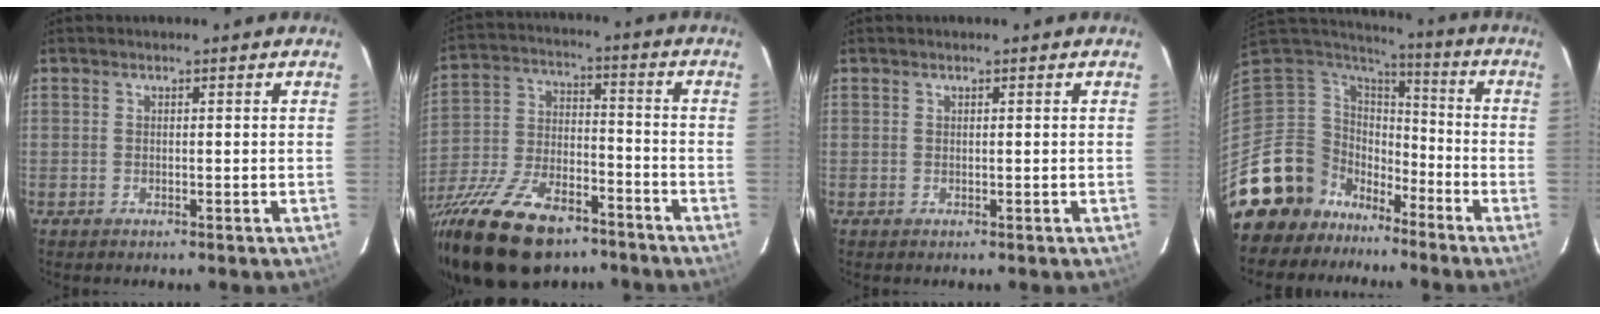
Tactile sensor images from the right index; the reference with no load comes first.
{"total": 24.2, "force": [-16.6, 10.9, 13.8], "torque": [-0.291, -0.029, -0.276]}
{"total": 0.0}
{"total": 14.7, "force": [-10.7, 10.0, 1.3], "torque": [-0.070, 0.039, -0.187]}